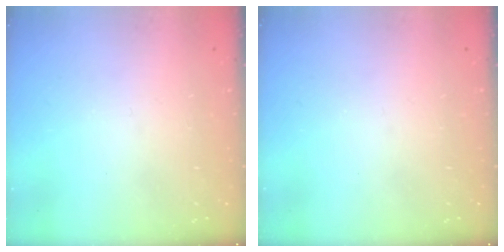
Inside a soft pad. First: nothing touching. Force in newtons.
{"total": 0.0}